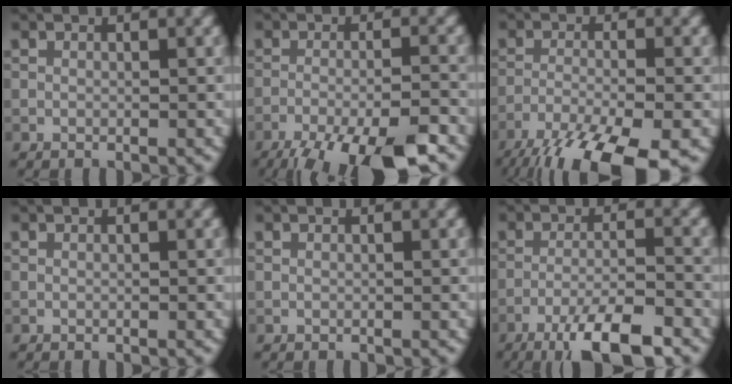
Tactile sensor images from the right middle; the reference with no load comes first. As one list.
[{"total": 11.5, "force": [-8.9, 2.5, 6.8], "torque": [-0.115, -0.030, -0.134]}, {"total": 10.8, "force": [-7.9, 2.4, 7.1], "torque": [-0.126, -0.034, -0.134]}, {"total": 0.0}, {"total": 0.0}, {"total": 7.5, "force": [-5.1, 1.4, 5.3], "torque": [-0.088, 0.002, -0.090]}]